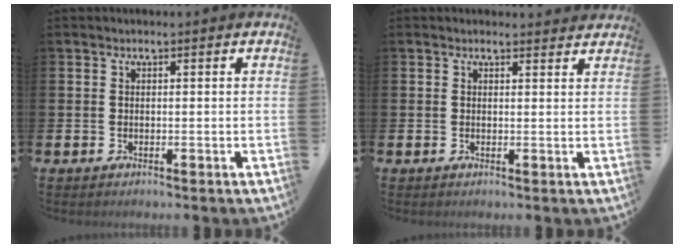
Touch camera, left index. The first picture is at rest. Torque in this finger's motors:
{"motor_torque": [0.94, -1.20, 0.14, -0.01]}